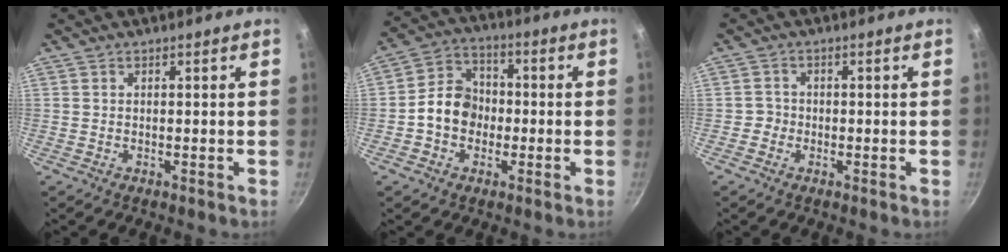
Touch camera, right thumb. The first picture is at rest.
{"total": 9.4, "force": [-1.4, 7.8, 5.1], "torque": [-0.051, 0.030, -0.038]}
{"total": 1.8, "force": [-0.7, 1.7, 0.1], "torque": [0.013, 0.008, -0.014]}